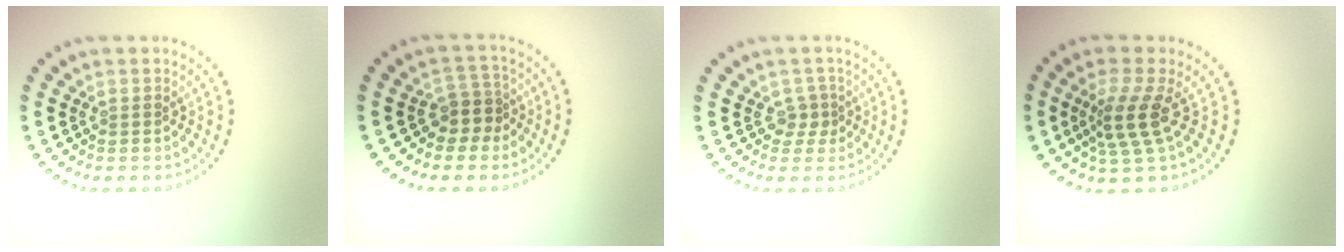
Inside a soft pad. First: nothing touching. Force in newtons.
{"total": 2.4, "press": 1.9, "slide": 1.5}
{"total": 1.6, "press": 1.2, "slide": 1.1}
{"total": 3.3, "press": 2.4, "slide": 2.3}